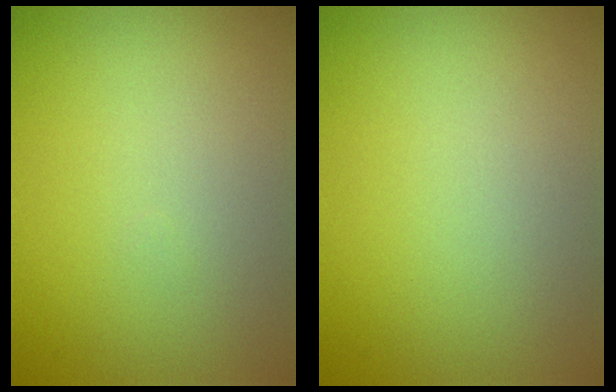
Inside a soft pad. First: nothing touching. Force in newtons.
{"total": 0.0}